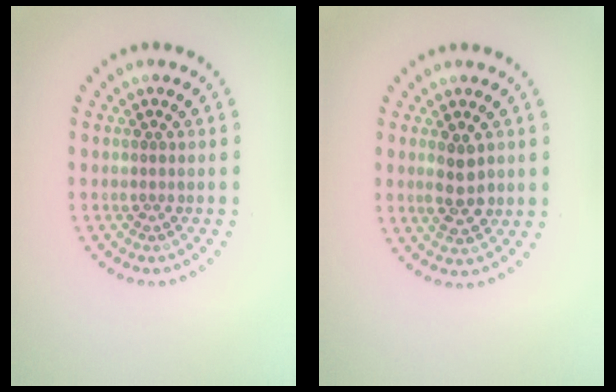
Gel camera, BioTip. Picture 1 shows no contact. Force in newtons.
{"total": 2.8, "press": 2.8, "slide": 0.3}